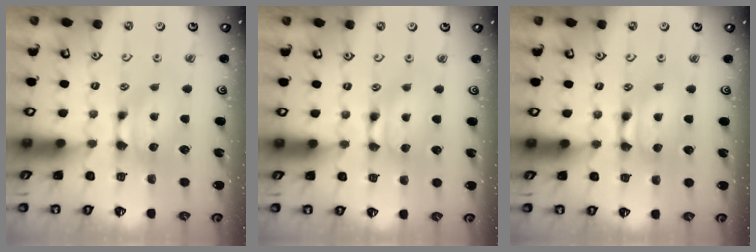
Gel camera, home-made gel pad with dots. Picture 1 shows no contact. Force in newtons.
{"total": 1.8, "press": 1.8, "slide": 0.1}
{"total": 2.0, "press": 2.0, "slide": 0.1}